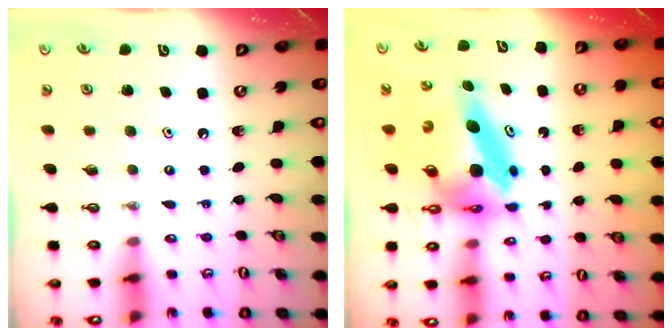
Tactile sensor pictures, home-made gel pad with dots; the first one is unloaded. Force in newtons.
{"total": 9.2, "press": 9.2, "slide": 0.9}